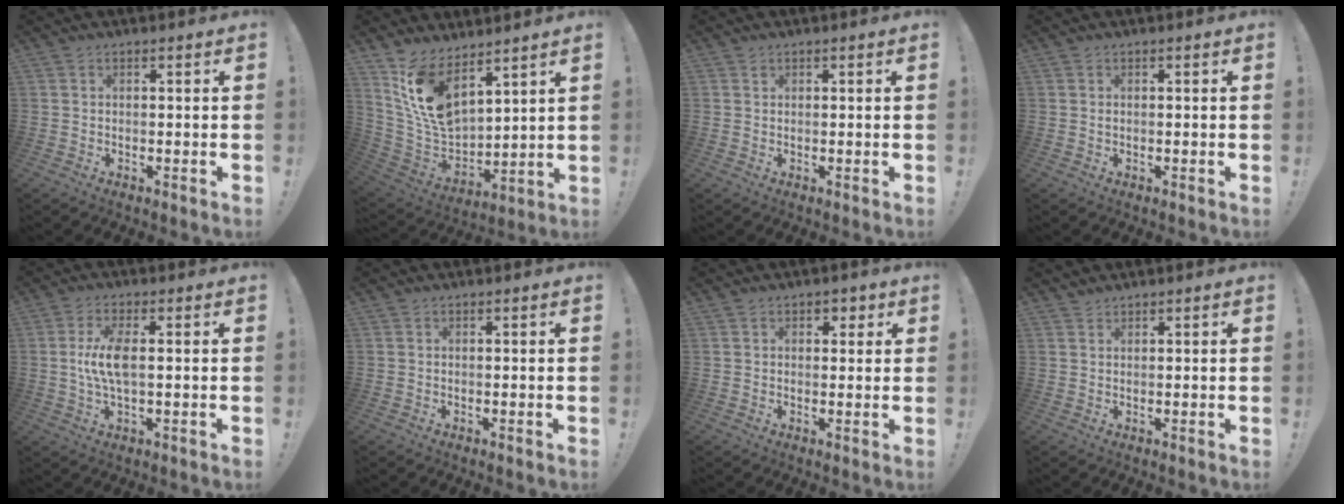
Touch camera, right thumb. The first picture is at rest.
{"total": 14.7, "force": [9.2, 7.5, 8.7], "torque": [-0.174, -0.066, 0.177]}
{"total": 0.8, "force": [0.8, 0.3, 0.1], "torque": [0.007, -0.005, 0.014]}
{"total": 0.0}
{"total": 8.0, "force": [0.3, 3.0, 7.5], "torque": [-0.145, -0.005, 0.000]}
{"total": 0.0}
{"total": 2.8, "force": [1.4, 2.1, 1.2], "torque": [-0.003, -0.004, 0.021]}
{"total": 1.6, "force": [1.5, 0.4, 0.2], "torque": [0.005, -0.008, 0.027]}